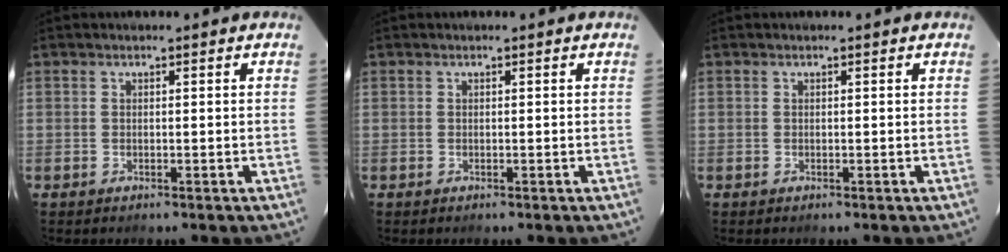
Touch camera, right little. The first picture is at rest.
{"total": 0.0}
{"total": 0.0}